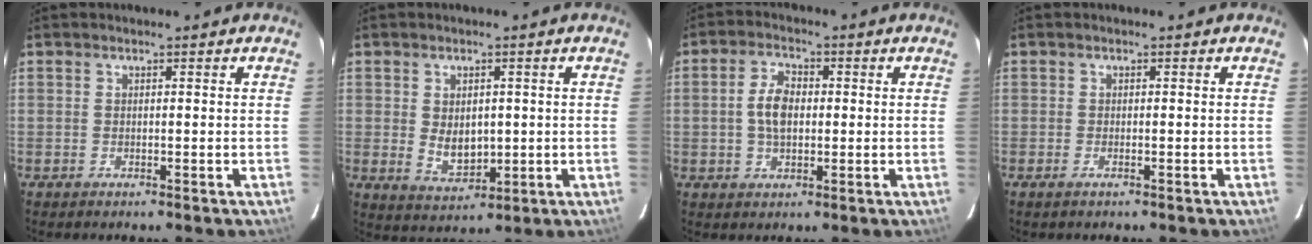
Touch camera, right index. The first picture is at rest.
{"total": 5.9, "force": [0.1, 4.1, 4.2], "torque": [-0.073, -0.008, 0.016]}
{"total": 6.0, "force": [0.2, 3.7, 4.8], "torque": [-0.093, 0.011, 0.006]}
{"total": 0.9, "force": [-0.8, -0.3, 0.3], "torque": [-0.007, -0.001, -0.015]}